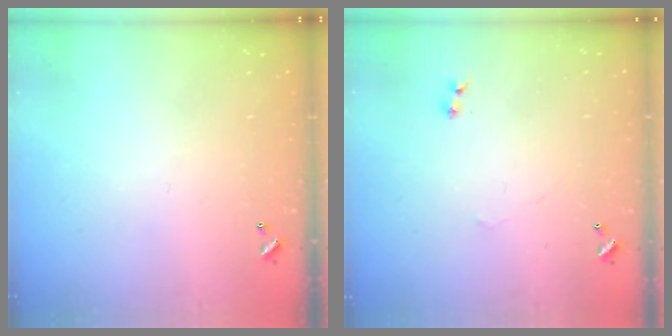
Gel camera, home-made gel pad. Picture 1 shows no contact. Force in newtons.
{"total": 1.4, "press": 1.3, "slide": 0.4}